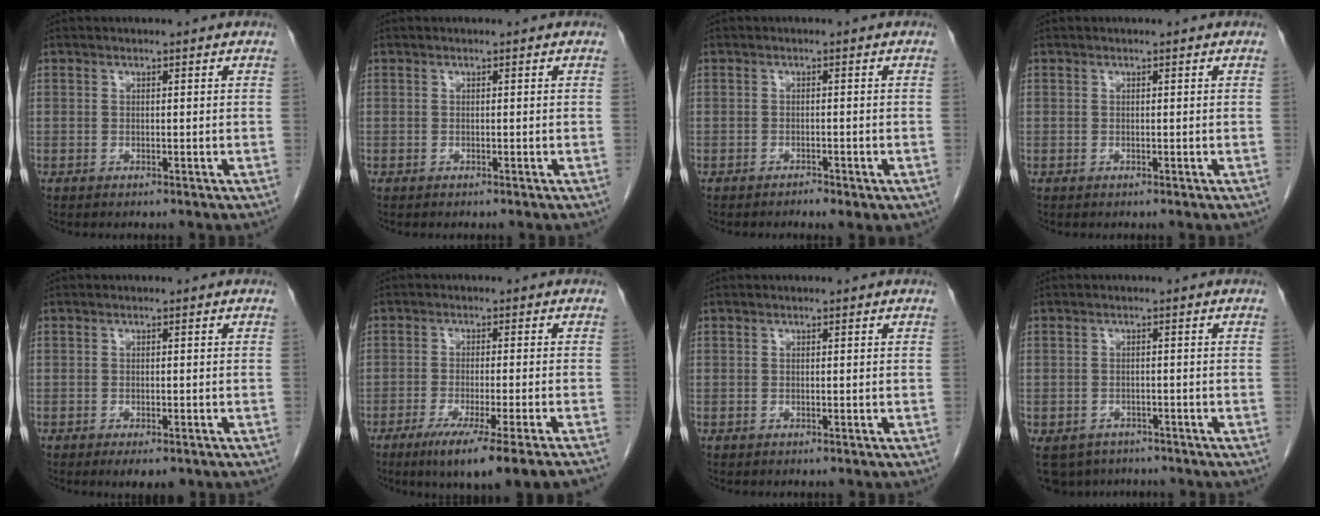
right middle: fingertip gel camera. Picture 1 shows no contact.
{"total": 0.0}
{"total": 2.1, "force": [-1.3, 0.7, 1.4], "torque": [-0.020, 0.000, -0.014]}
{"total": 0.0}
{"total": 3.3, "force": [-2.1, 1.2, 2.2], "torque": [-0.026, -0.004, -0.024]}
{"total": 11.6, "force": [-8.2, -1.1, 8.0], "torque": [-0.105, -0.032, -0.120]}
{"total": 0.0}
{"total": 7.9, "force": [-5.7, 5.0, 2.1], "torque": [-0.055, -0.009, -0.078]}